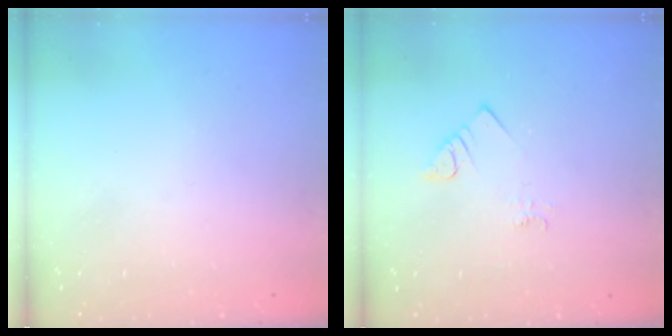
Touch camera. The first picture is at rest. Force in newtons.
{"total": 2.1, "press": 2.1, "slide": 0.4}